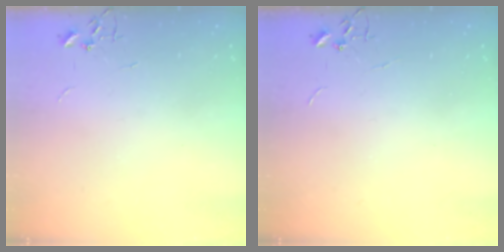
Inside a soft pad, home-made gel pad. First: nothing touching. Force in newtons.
{"total": 0.0}